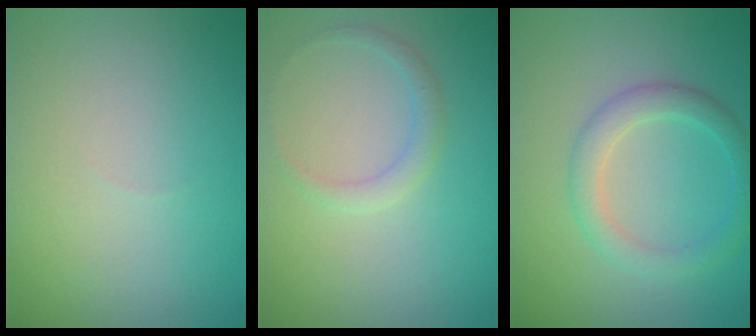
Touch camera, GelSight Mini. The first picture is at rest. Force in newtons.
{"total": 1.4, "press": 1.4, "slide": 0.1}
{"total": 2.8, "press": 2.8, "slide": 0.0}